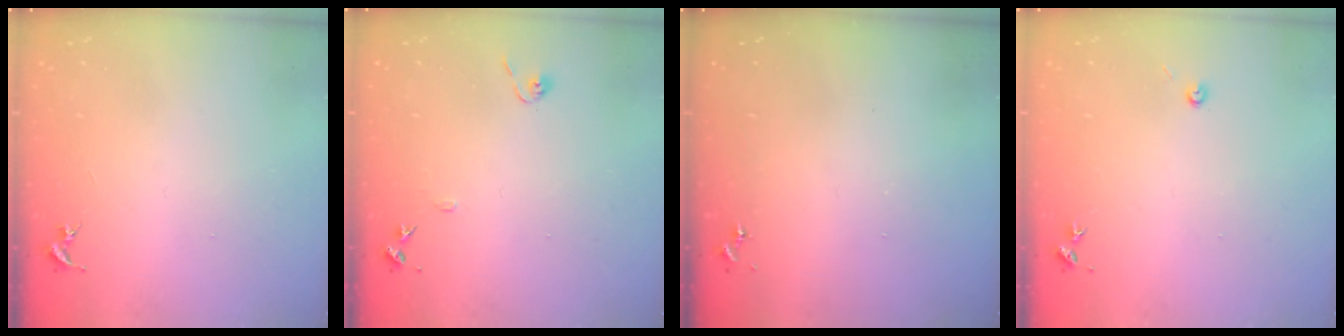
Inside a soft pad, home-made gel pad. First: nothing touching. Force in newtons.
{"total": 7.9, "press": 7.9, "slide": 0.8}
{"total": 0.0}
{"total": 3.0, "press": 3.0, "slide": 0.3}